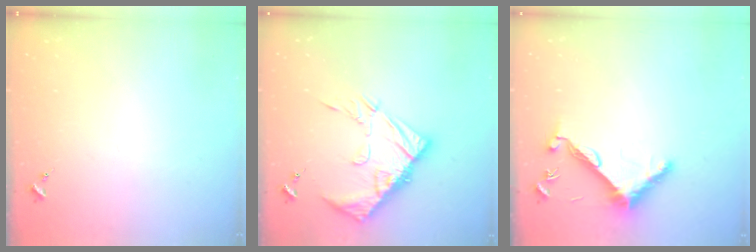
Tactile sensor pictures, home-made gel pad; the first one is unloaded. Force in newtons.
{"total": 15.2, "press": 15.2, "slide": 1.5}
{"total": 8.3, "press": 8.2, "slide": 0.5}